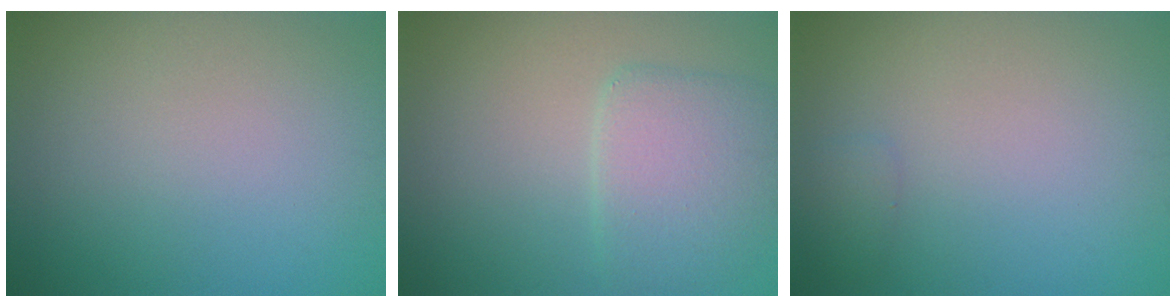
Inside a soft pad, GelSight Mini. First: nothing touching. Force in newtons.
{"total": 4.4, "press": 4.4, "slide": 0.3}
{"total": 0.7, "press": 0.7, "slide": 0.0}